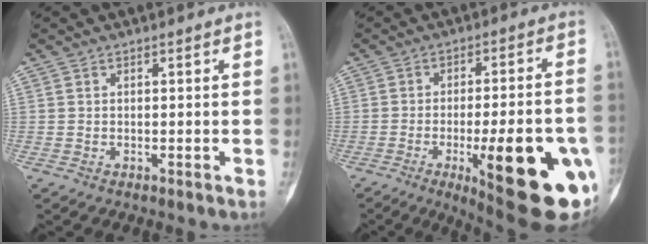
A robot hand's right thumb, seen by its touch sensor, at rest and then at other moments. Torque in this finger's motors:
{"motor_torque": [2.80, 2.21, 1.57, -1.20, 0.54]}